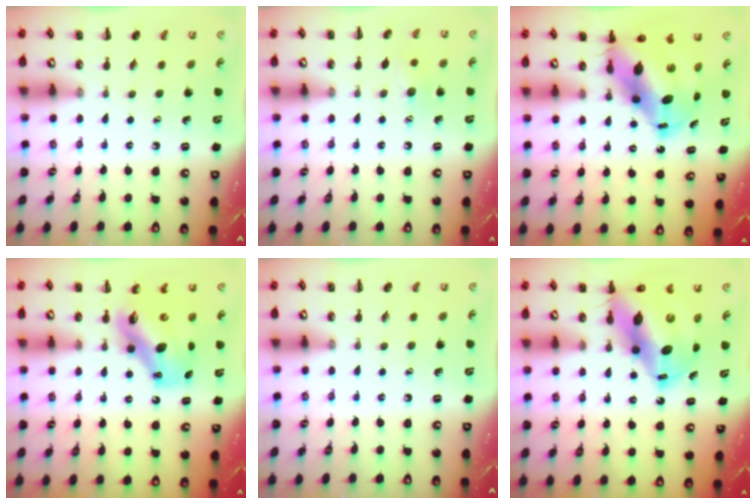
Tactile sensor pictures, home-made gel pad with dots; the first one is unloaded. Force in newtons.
{"total": 6.6, "press": 6.5, "slide": 1.1}
{"total": 13.1, "press": 12.6, "slide": 3.6}
{"total": 10.7, "press": 10.3, "slide": 2.8}
{"total": 0.0}
{"total": 16.4, "press": 15.7, "slide": 4.8}